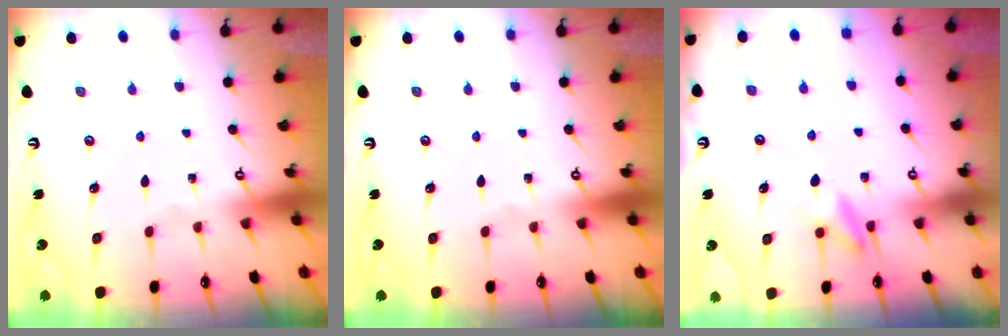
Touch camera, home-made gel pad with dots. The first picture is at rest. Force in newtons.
{"total": 0.0}
{"total": 8.7, "press": 8.4, "slide": 2.1}